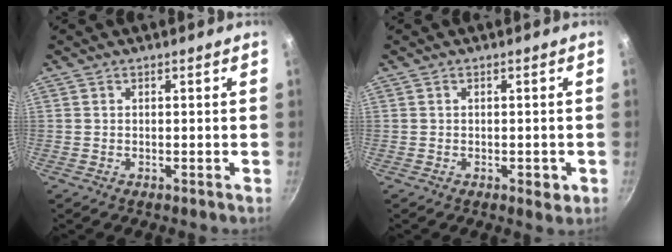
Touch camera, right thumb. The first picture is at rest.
{"total": 2.2, "force": [-0.8, 1.0, 1.8], "torque": [-0.014, 0.000, -0.008]}